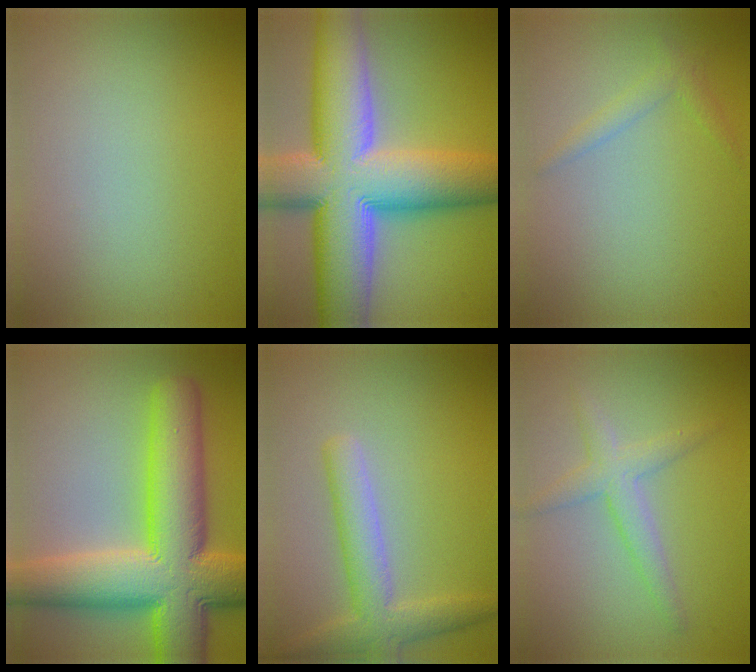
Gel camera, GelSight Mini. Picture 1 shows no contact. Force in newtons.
{"total": 16.5, "press": 16.5, "slide": 0.9}
{"total": 1.4, "press": 1.4, "slide": 0.1}
{"total": 13.1, "press": 13.1, "slide": 0.4}
{"total": 3.9, "press": 3.9, "slide": 0.2}
{"total": 2.6, "press": 2.6, "slide": 0.2}